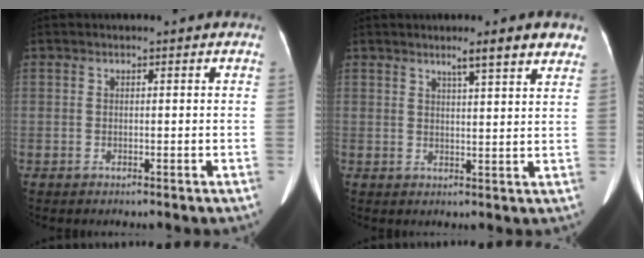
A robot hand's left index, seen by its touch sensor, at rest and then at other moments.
{"total": 6.0, "force": [4.5, 0.2, 4.0], "torque": [-0.053, 0.006, 0.059]}